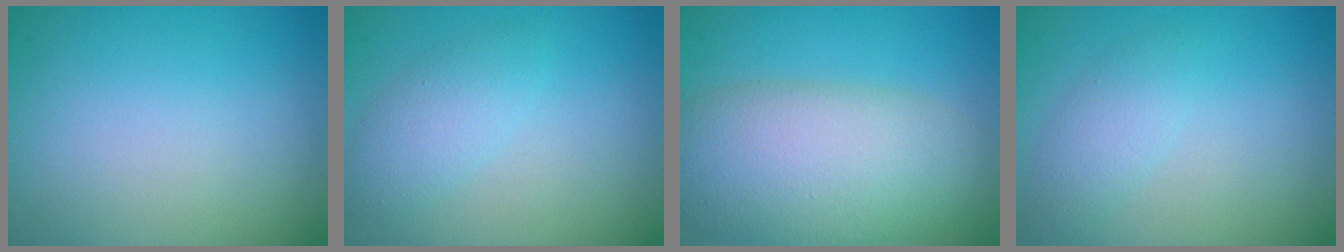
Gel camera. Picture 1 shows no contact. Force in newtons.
{"total": 2.5, "press": 2.5, "slide": 0.1}
{"total": 9.1, "press": 9.1, "slide": 0.3}
{"total": 2.0, "press": 2.0, "slide": 0.1}